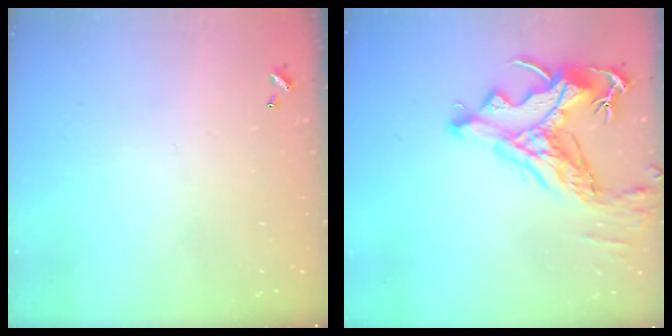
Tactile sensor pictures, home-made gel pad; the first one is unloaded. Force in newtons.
{"total": 11.2, "press": 11.0, "slide": 2.4}